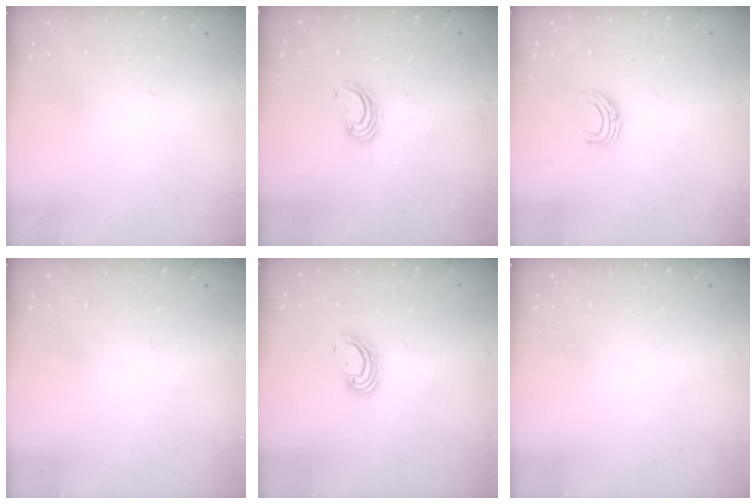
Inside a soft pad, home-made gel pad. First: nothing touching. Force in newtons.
{"total": 3.2, "press": 3.2, "slide": 0.1}
{"total": 5.5, "press": 5.5, "slide": 0.6}
{"total": 0.0}
{"total": 4.4, "press": 4.4, "slide": 0.4}
{"total": 0.0}